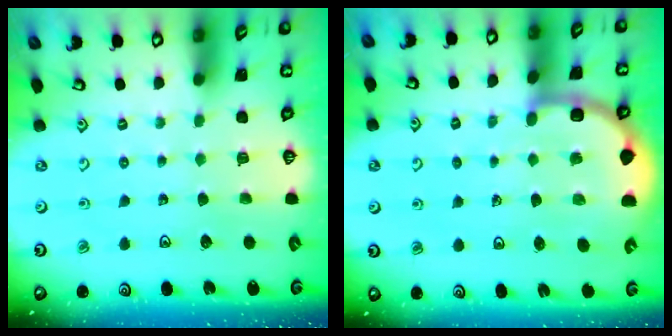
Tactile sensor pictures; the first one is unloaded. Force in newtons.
{"total": 7.0, "press": 6.5, "slide": 2.5}